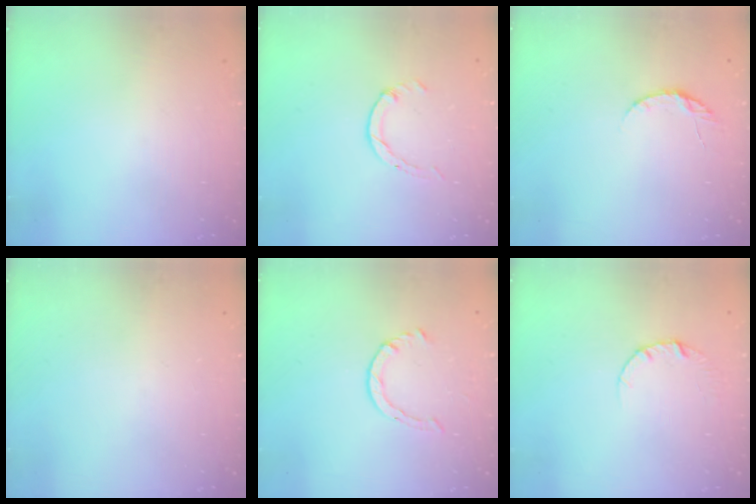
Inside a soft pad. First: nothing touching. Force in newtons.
{"total": 0.5, "press": 0.5, "slide": 0.1}
{"total": 5.1, "press": 5.0, "slide": 0.7}
{"total": 0.0}
{"total": 3.0, "press": 2.9, "slide": 0.3}
{"total": 3.4, "press": 3.4, "slide": 0.4}